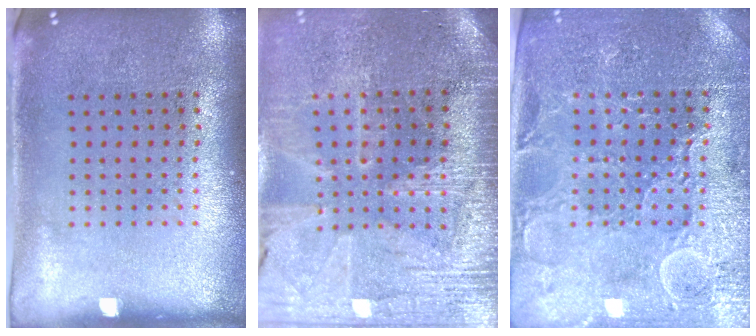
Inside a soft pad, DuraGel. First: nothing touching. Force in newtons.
{"total": 3.5, "press": 3.2, "slide": 1.3}
{"total": 3.6, "press": 3.6, "slide": 0.7}